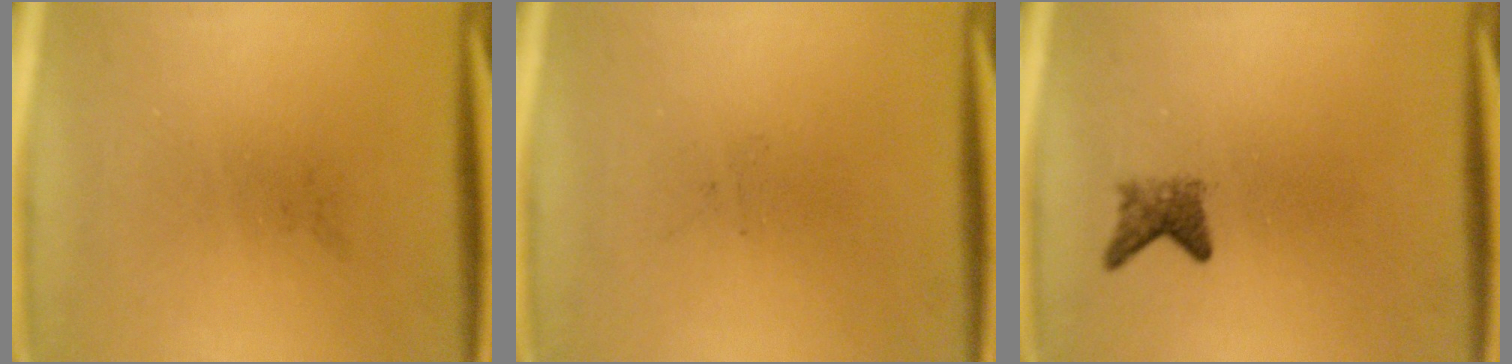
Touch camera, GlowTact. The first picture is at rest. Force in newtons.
{"total": 0.0}
{"total": 2.1}